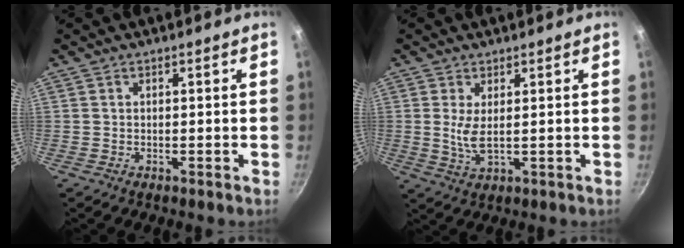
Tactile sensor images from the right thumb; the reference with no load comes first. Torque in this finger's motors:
{"motor_torque": [-0.17, 0.28, -0.09, 0.51, 0.02]}